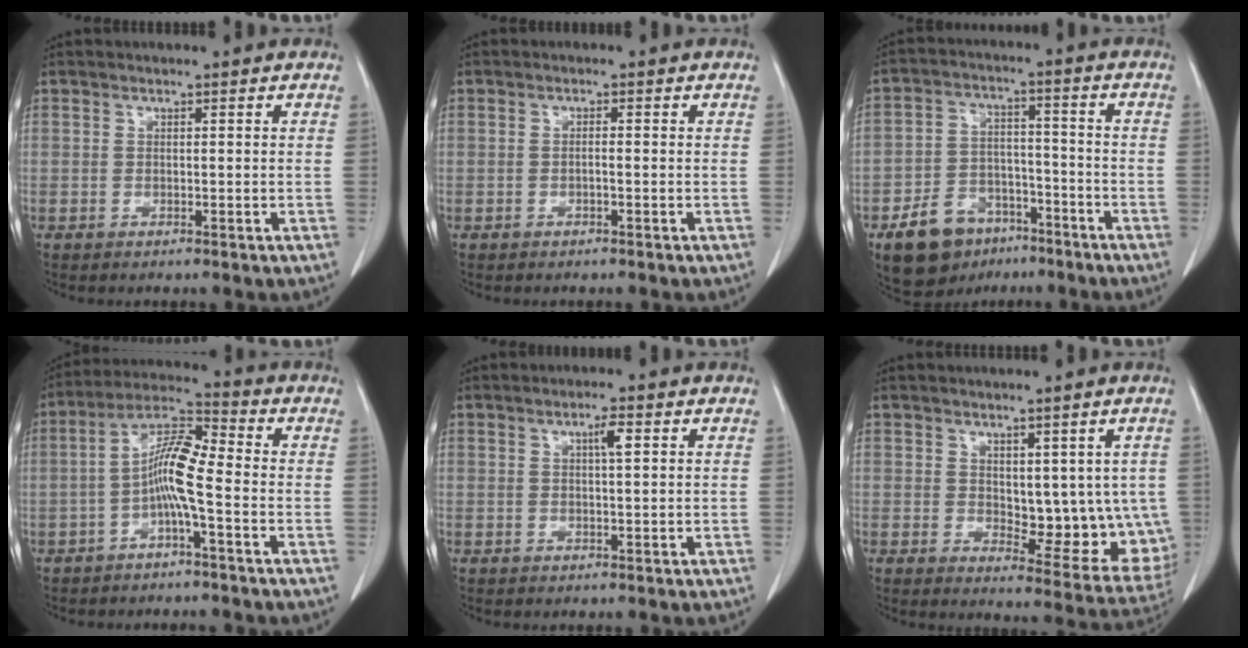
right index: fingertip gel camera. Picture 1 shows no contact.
{"total": 0.9, "force": [-0.2, 0.1, 0.8], "torque": [-0.014, 0.002, -0.004]}
{"total": 10.8, "force": [-6.9, 6.8, 4.8], "torque": [-0.094, 0.012, -0.111]}
{"total": 8.0, "force": [-1.9, 0.8, 7.7], "torque": [-0.151, 0.019, -0.043]}
{"total": 2.2, "force": [0.8, 0.1, 2.1], "torque": [-0.037, 0.001, 0.013]}
{"total": 11.2, "force": [1.0, 5.5, 9.7], "torque": [-0.107, -0.009, 0.027]}